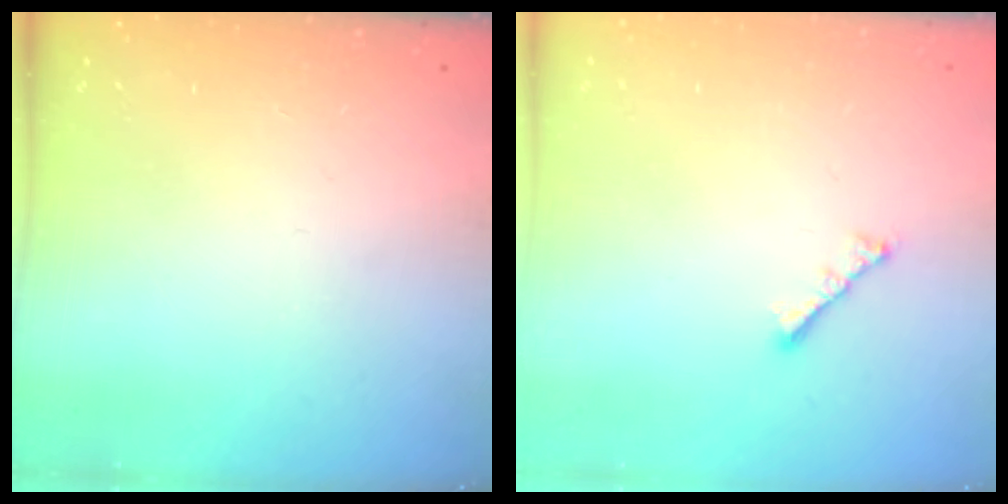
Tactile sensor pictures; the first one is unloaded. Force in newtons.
{"total": 2.4, "press": 2.3, "slide": 0.6}